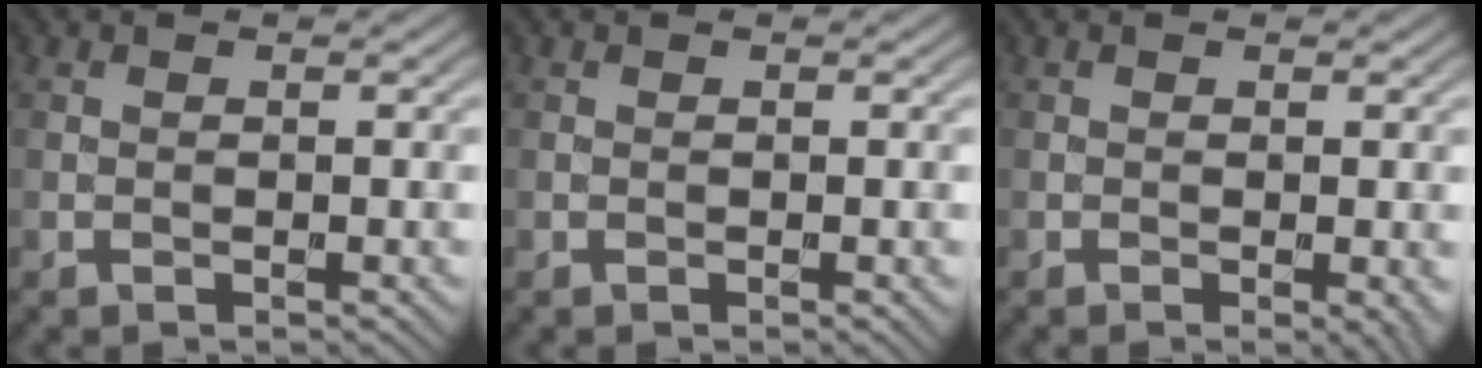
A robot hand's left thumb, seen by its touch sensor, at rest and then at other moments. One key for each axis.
{"total": 0.0}
{"total": 1.0, "fx": -0.2, "fy": 0.2, "fz": 1.0, "tx": -0.011, "ty": -0.004, "tz": -0.004}